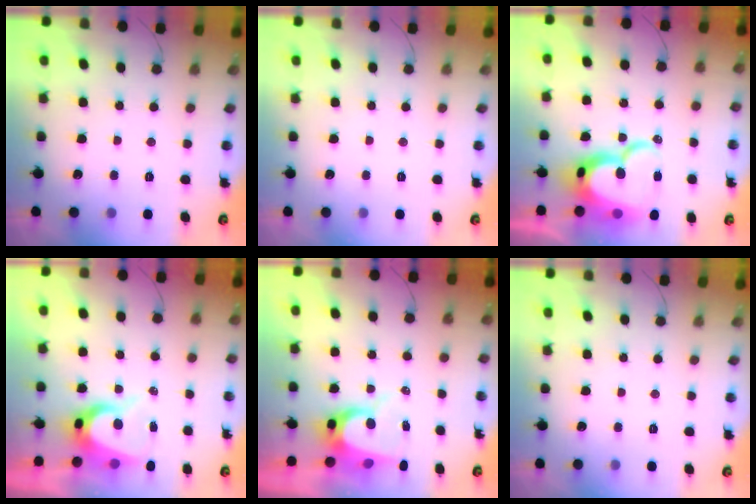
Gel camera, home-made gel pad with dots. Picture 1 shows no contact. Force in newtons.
{"total": 0.0}
{"total": 22.4, "press": 22.3, "slide": 2.2}
{"total": 8.0, "press": 8.0, "slide": 0.6}
{"total": 9.0, "press": 9.0, "slide": 0.8}
{"total": 0.0}